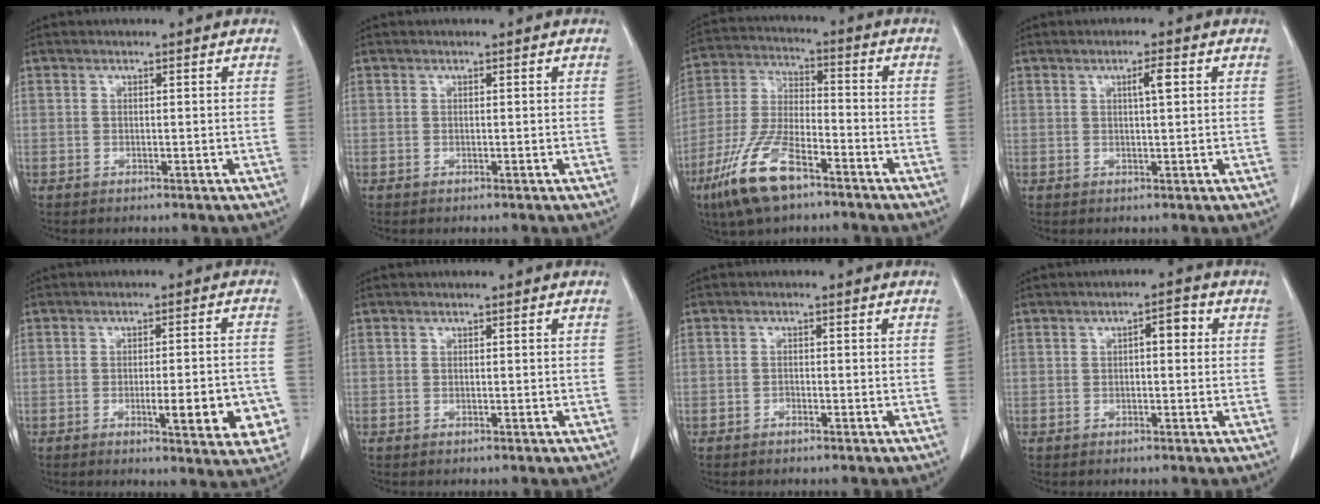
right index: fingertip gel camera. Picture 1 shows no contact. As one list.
[{"total": 0.0}, {"total": 12.8, "force": [-7.9, 4.1, 9.1], "torque": [-0.198, -0.013, -0.151]}, {"total": 2.3, "force": [0.8, 0.2, 2.2], "torque": [-0.039, 0.001, 0.013]}, {"total": 10.4, "force": [-3.4, 1.9, 9.7], "torque": [-0.111, -0.002, -0.038]}, {"total": 0.0}, {"total": 0.7, "force": [-0.6, 0.2, 0.4], "torque": [-0.010, 0.001, -0.009]}, {"total": 2.9, "force": [0.5, 1.1, 2.7], "torque": [-0.039, 0.014, 0.006]}]